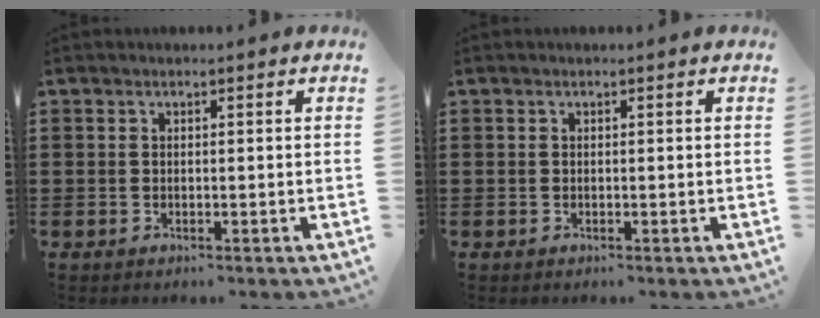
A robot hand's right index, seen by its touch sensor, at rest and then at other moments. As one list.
[{"total": 0.0}]